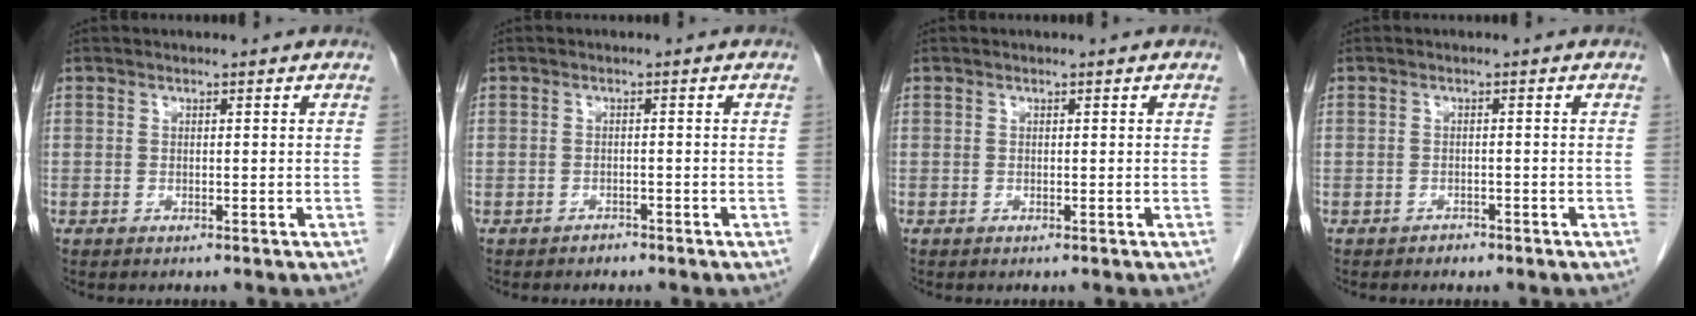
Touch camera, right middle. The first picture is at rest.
{"total": 1.0, "force": [-0.9, 0.5, 0.0], "torque": [-0.002, 0.002, -0.017]}
{"total": 0.0}
{"total": 1.1, "force": [-0.9, 0.6, 0.1], "torque": [-0.004, 0.002, -0.015]}